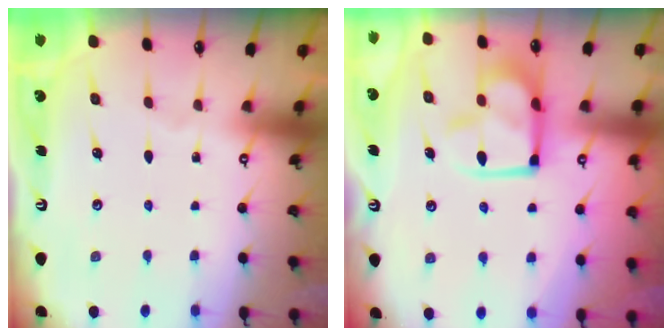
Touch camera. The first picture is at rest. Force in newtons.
{"total": 12.6, "press": 12.5, "slide": 1.6}